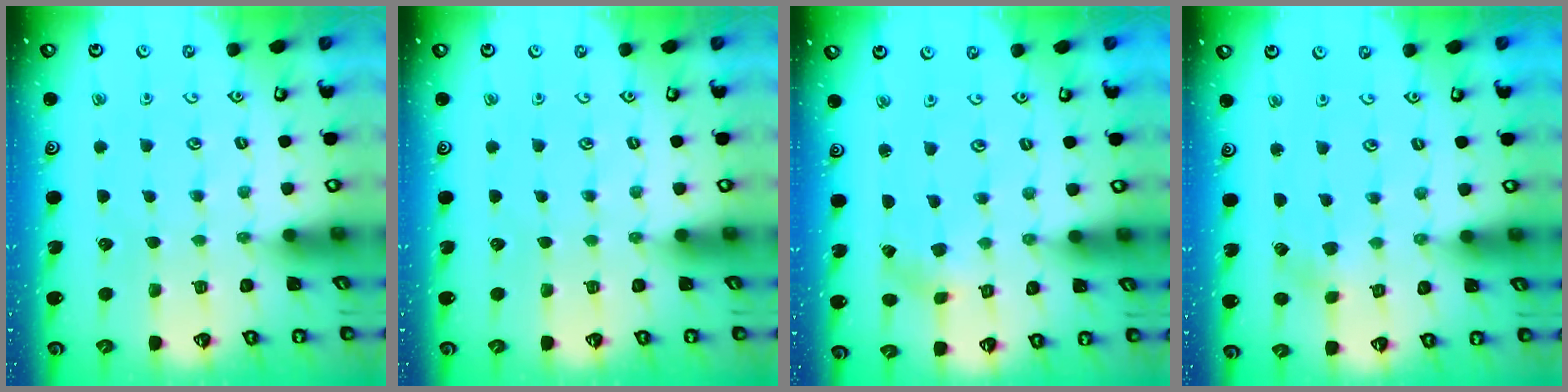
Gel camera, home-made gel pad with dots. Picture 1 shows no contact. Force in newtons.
{"total": 0.0}
{"total": 1.0, "press": 1.0, "slide": 0.2}
{"total": 2.5, "press": 2.5, "slide": 0.4}